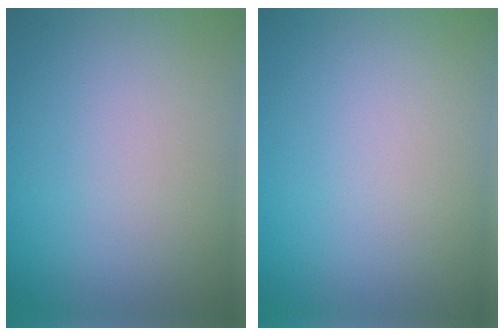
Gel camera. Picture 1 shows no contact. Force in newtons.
{"total": 0.0}